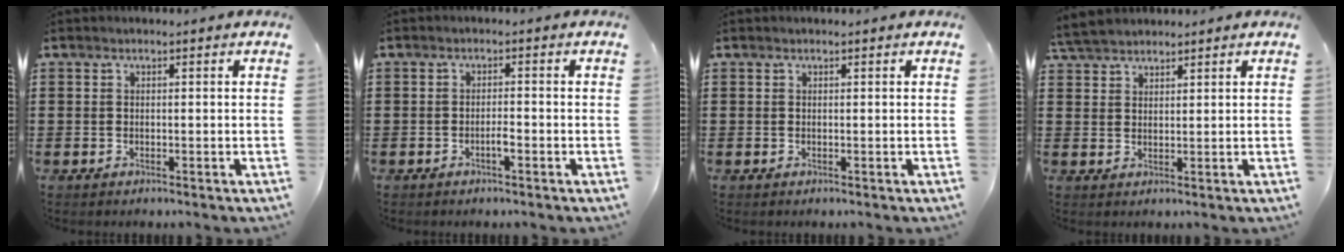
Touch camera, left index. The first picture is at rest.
{"total": 1.7, "force": [-0.9, 0.3, 1.5], "torque": [-0.027, 0.000, -0.015]}
{"total": 0.0}
{"total": 3.8, "force": [3.5, 1.1, 1.0], "torque": [-0.030, 0.001, 0.068]}